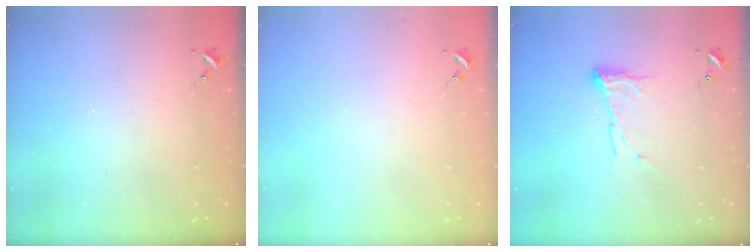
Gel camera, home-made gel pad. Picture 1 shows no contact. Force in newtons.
{"total": 0.0}
{"total": 8.5, "press": 8.5, "slide": 0.5}